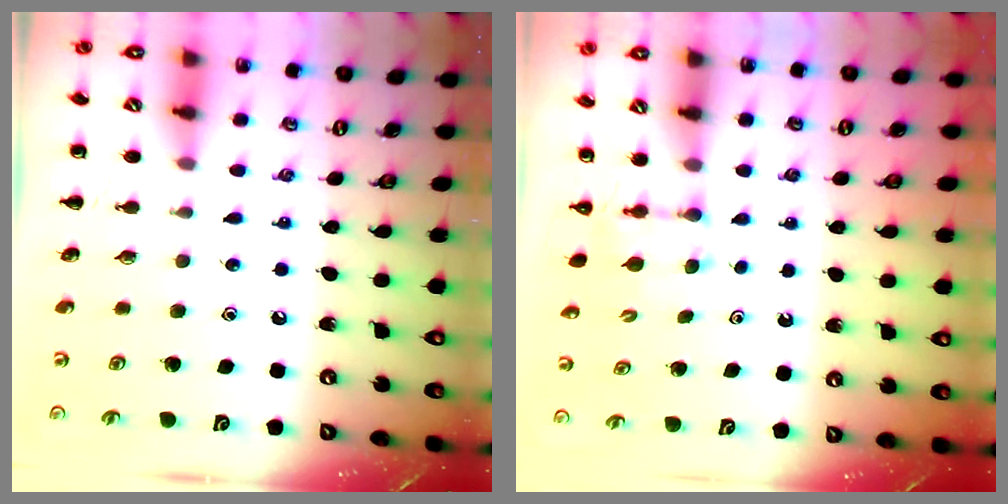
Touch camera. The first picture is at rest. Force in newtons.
{"total": 2.8, "press": 2.6, "slide": 1.1}